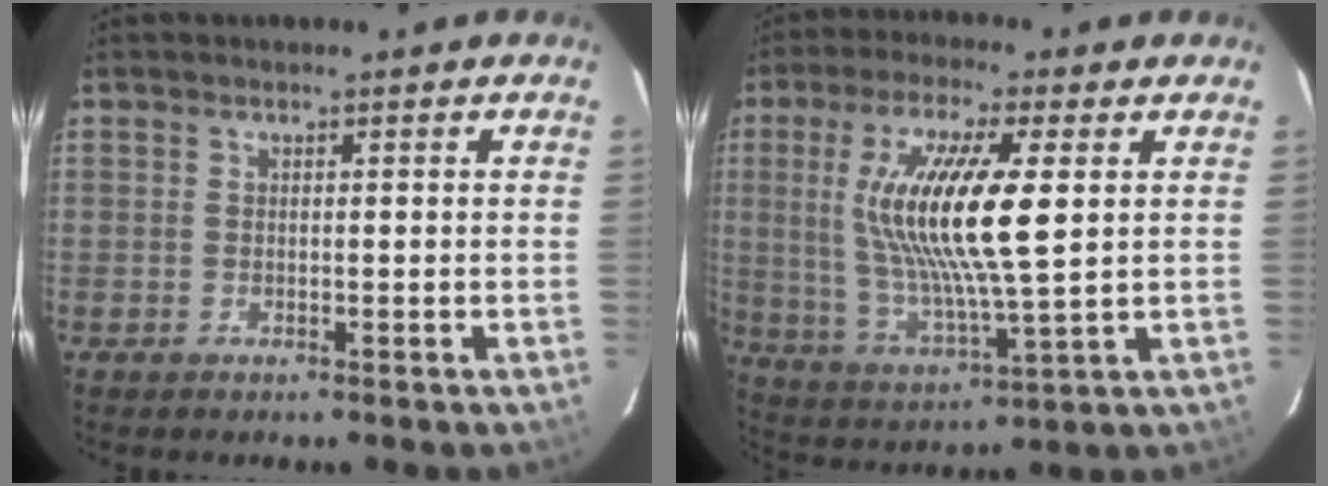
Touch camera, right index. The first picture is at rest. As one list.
[{"total": 17.1, "force": [3.4, 3.1, 16.5], "torque": [-0.319, -0.006, 0.073]}]